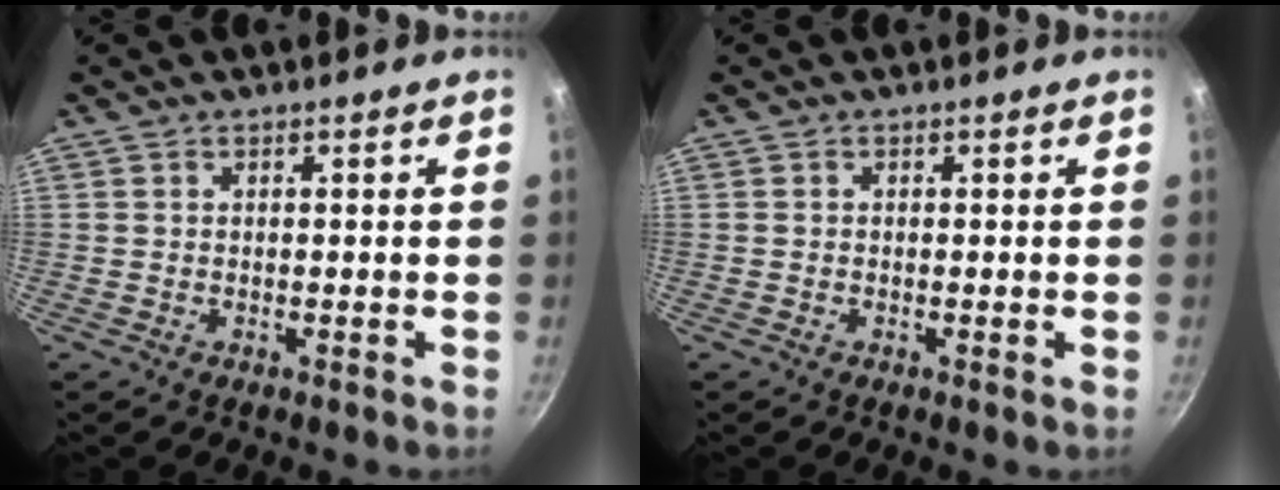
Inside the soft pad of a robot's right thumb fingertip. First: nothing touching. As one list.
[{"total": 0.0}]